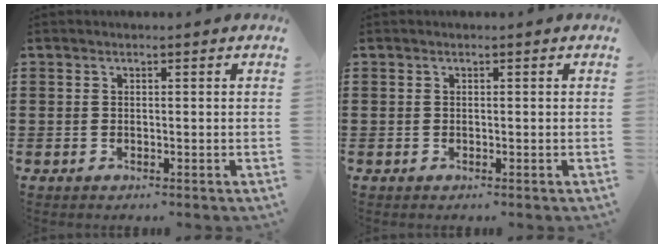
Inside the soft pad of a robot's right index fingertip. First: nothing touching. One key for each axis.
{"total": 0.0}